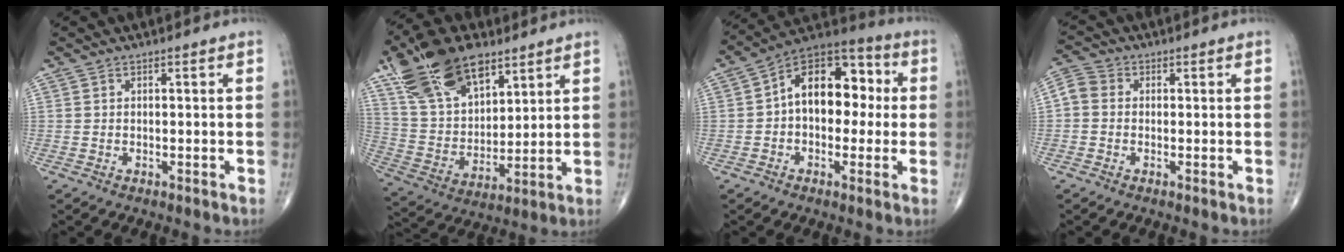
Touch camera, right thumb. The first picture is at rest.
{"total": 20.0, "force": [12.1, 10.3, 12.2], "torque": [-0.203, -0.033, 0.232]}
{"total": 15.2, "force": [1.1, 9.7, 11.6], "torque": [-0.130, 0.044, 0.001]}
{"total": 4.2, "force": [-0.1, 3.5, 2.2], "torque": [-0.042, 0.011, -0.015]}